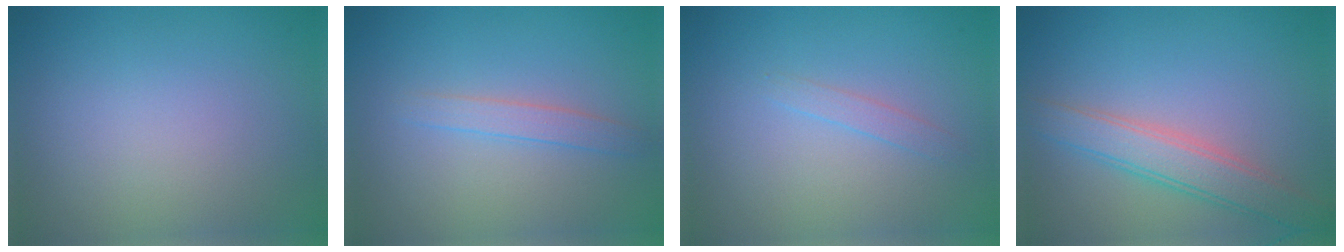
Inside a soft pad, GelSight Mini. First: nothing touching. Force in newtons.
{"total": 1.6, "press": 1.6, "slide": 0.1}
{"total": 0.9, "press": 0.9, "slide": 0.2}
{"total": 3.9, "press": 3.9, "slide": 0.1}